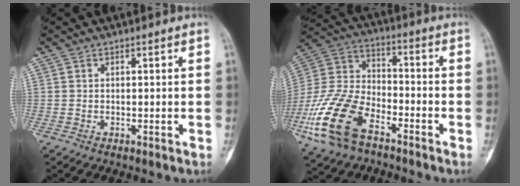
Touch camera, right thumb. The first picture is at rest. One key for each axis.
{"total": 18.9, "fx": -9.5, "fy": 10.2, "fz": 12.7, "tx": -0.270, "ty": 0.042, "tz": -0.186}